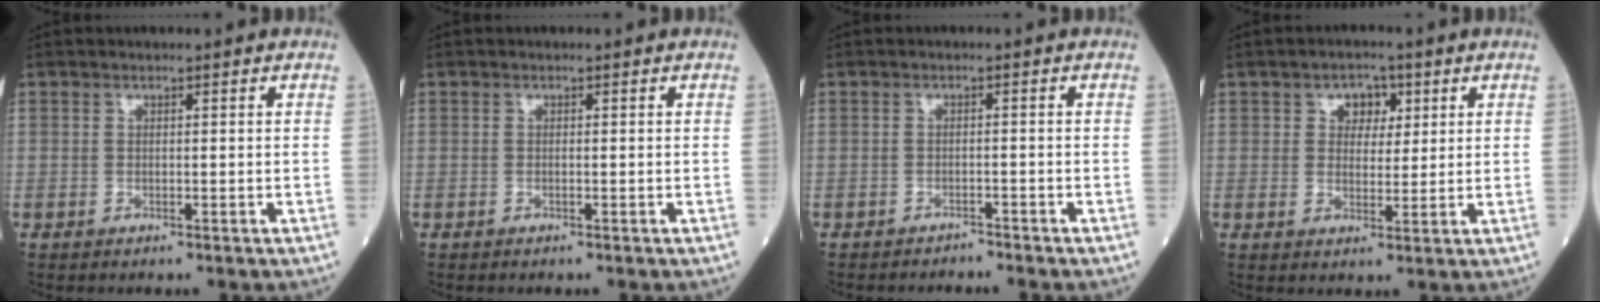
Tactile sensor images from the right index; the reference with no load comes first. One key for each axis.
{"total": 0.0}
{"total": 1.8, "fx": -1.7, "fy": -0.2, "fz": -0.4, "tx": 0.012, "ty": -0.005, "tz": -0.025}
{"total": 4.0, "fx": 1.7, "fy": 2.8, "fz": 2.3, "tx": -0.029, "ty": 0.008, "tz": 0.025}